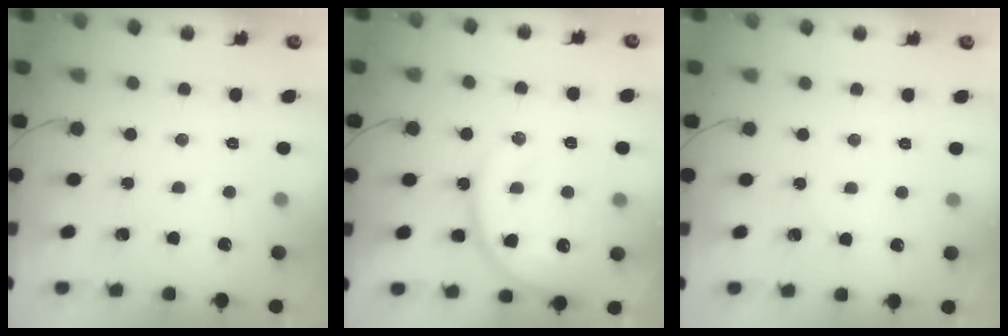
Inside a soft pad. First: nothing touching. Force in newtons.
{"total": 15.9, "press": 15.9, "slide": 1.4}
{"total": 3.5, "press": 3.1, "slide": 1.6}